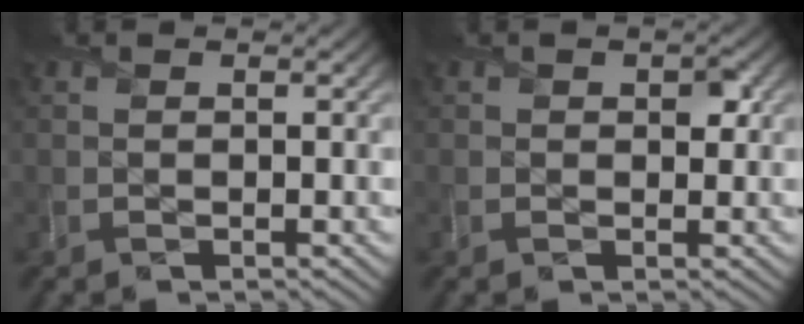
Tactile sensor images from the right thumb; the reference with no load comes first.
{"total": 1.4, "force": [0.6, 1.0, 0.8], "torque": [-0.010, -0.004, 0.011]}